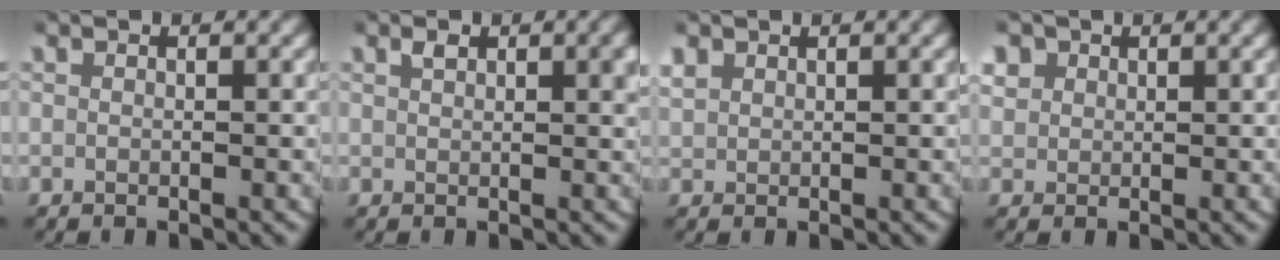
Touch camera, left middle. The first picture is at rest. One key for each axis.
{"total": 1.3, "fx": 0.7, "fy": 0.3, "fz": 1.0, "tx": -0.010, "ty": 0.001, "tz": 0.014}
{"total": 1.5, "fx": 1.0, "fy": 1.1, "fz": 0.6, "tx": -0.022, "ty": 0.001, "tz": 0.024}
{"total": 2.5, "fx": 1.1, "fy": 2.1, "fz": 0.9, "tx": -0.034, "ty": -0.003, "tz": 0.026}